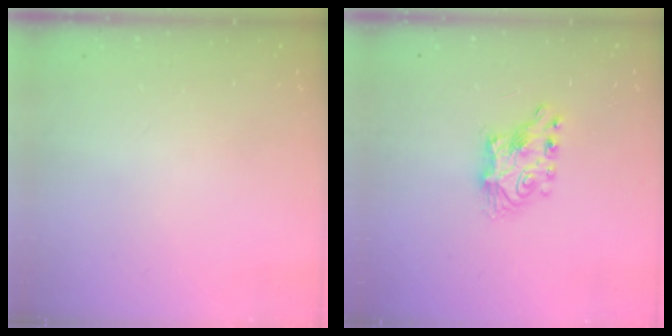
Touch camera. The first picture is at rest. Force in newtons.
{"total": 7.2, "press": 7.2, "slide": 0.4}